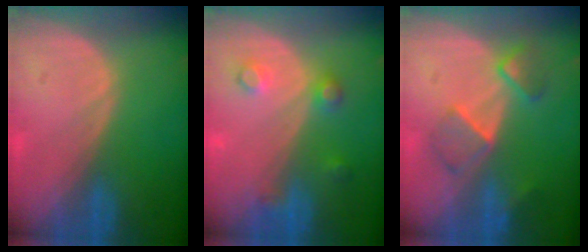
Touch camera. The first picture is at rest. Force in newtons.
{"total": 3.6, "press": 3.6, "slide": 0.2}
{"total": 5.5, "press": 5.4, "slide": 1.2}